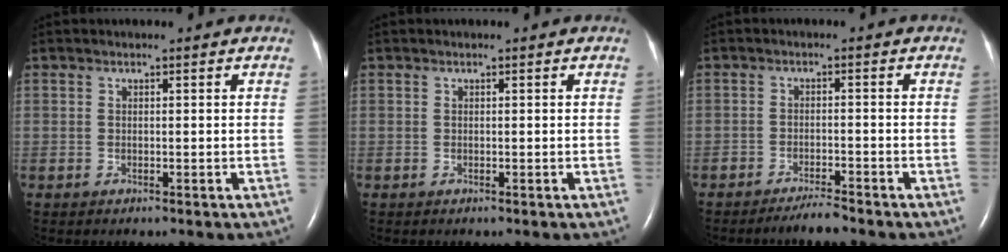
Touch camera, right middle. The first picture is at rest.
{"total": 0.0}
{"total": 2.9, "force": [-2.7, -0.1, 1.1], "torque": [-0.022, -0.010, -0.048]}